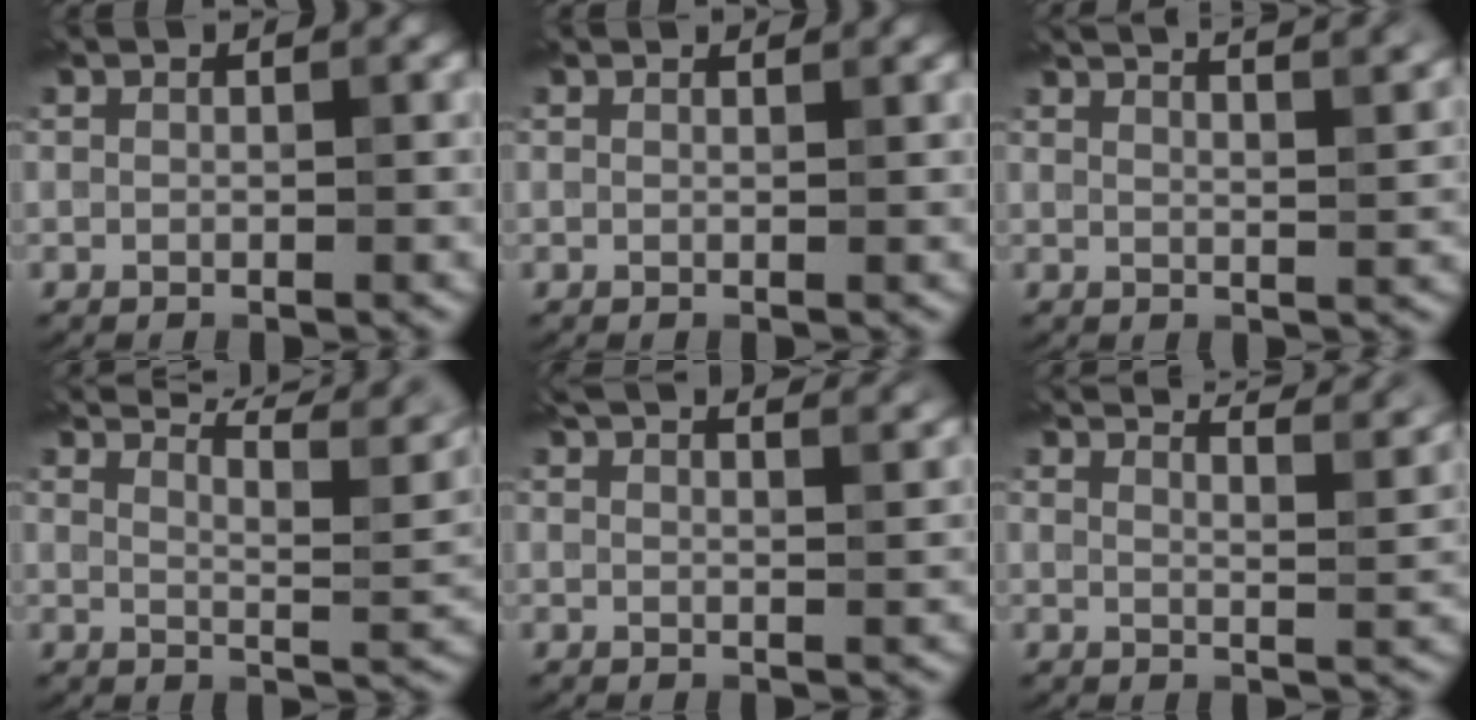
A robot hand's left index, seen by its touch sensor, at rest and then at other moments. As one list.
[{"total": 1.3, "force": [1.3, 0.1, 0.2], "torque": [-0.007, -0.003, 0.010]}, {"total": 9.8, "force": [7.3, 3.4, 5.6], "torque": [-0.033, 0.050, 0.055]}, {"total": 9.7, "force": [7.7, 2.0, 5.5], "torque": [-0.071, 0.026, 0.094]}, {"total": 7.1, "force": [5.5, 2.3, 3.8], "torque": [-0.020, 0.044, 0.040]}, {"total": 9.7, "force": [7.9, 2.4, 5.1], "torque": [-0.044, 0.031, 0.067]}]